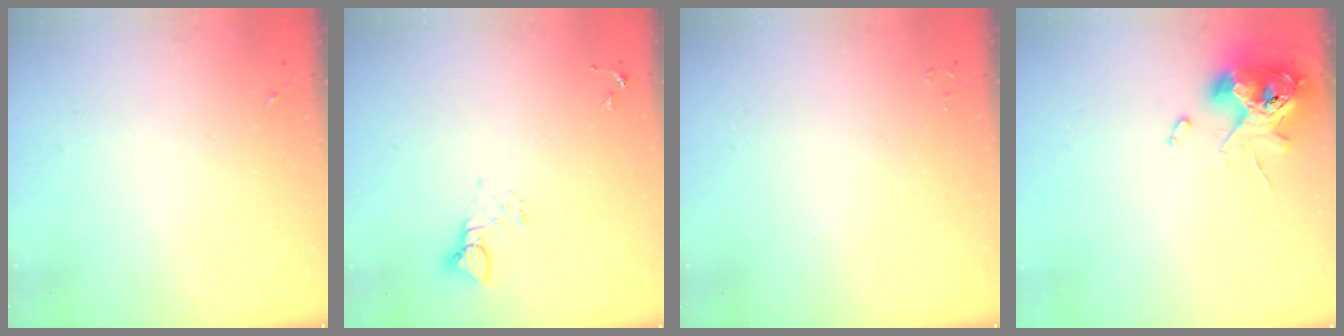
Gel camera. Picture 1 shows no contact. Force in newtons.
{"total": 3.8, "press": 3.8, "slide": 0.3}
{"total": 2.0, "press": 2.0, "slide": 0.3}
{"total": 12.2, "press": 12.0, "slide": 2.0}